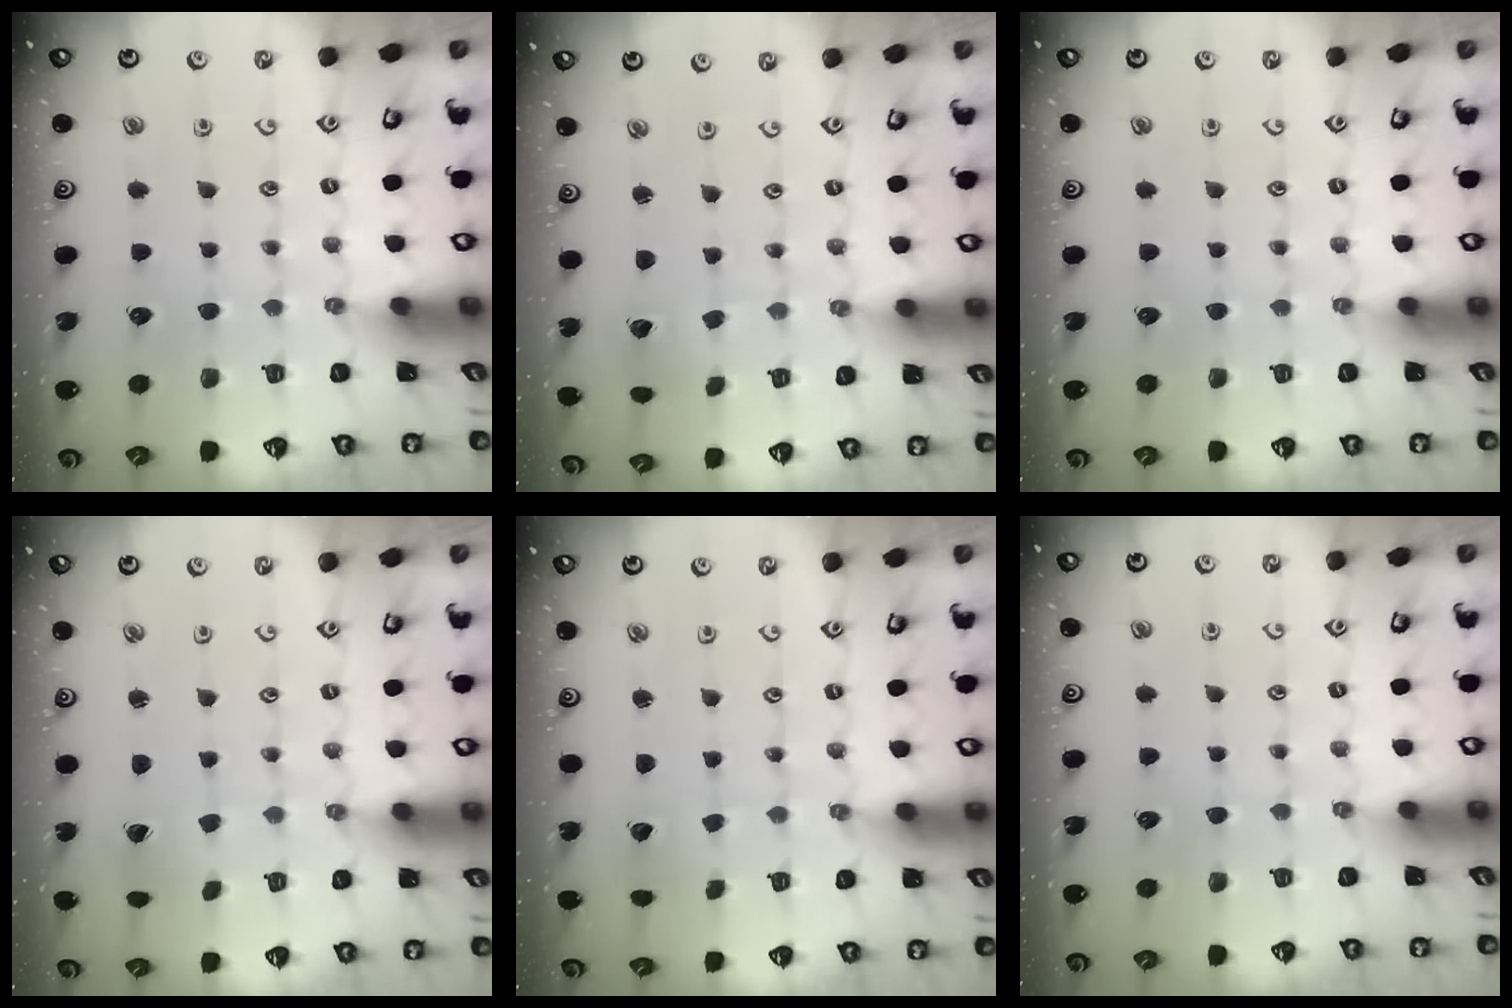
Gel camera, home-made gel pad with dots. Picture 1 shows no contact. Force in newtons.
{"total": 1.7, "press": 1.7, "slide": 0.1}
{"total": 0.0}
{"total": 1.2, "press": 1.2, "slide": 0.1}
{"total": 1.8, "press": 1.8, "slide": 0.1}
{"total": 0.0}